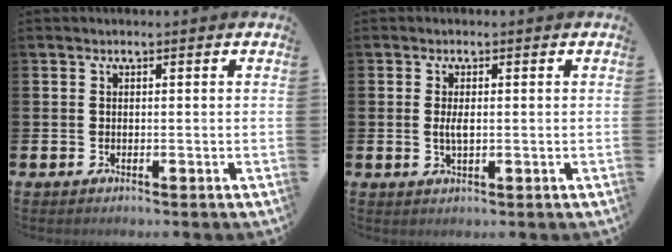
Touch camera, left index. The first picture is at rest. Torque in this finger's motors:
{"motor_torque": [0.44, 0.19, 0.07, 0.08]}